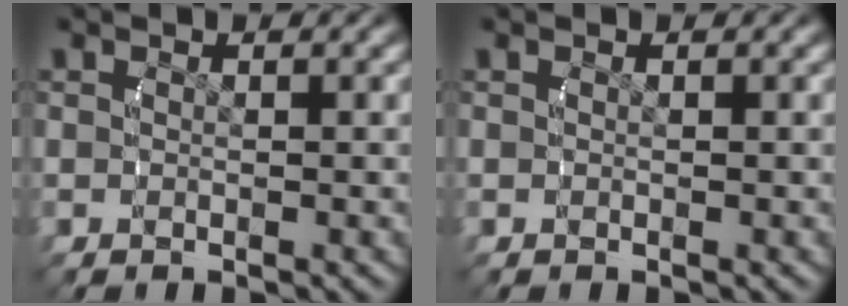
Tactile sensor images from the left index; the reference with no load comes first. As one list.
[{"total": 0.0}]